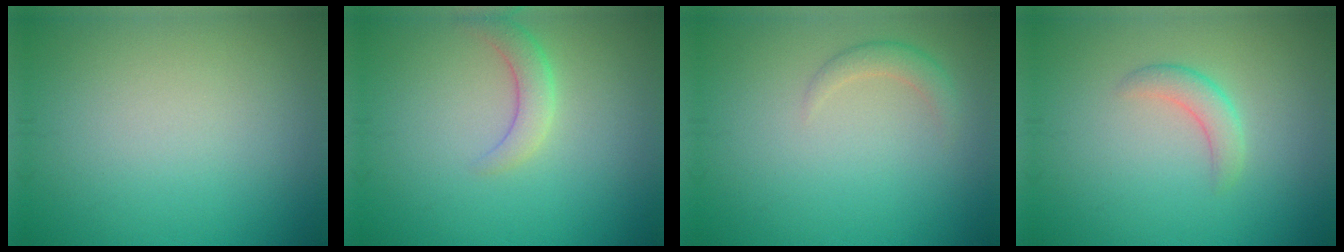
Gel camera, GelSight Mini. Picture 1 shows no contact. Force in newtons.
{"total": 2.3, "press": 2.2, "slide": 0.1}
{"total": 1.5, "press": 1.5, "slide": 0.1}
{"total": 2.0, "press": 1.9, "slide": 0.2}